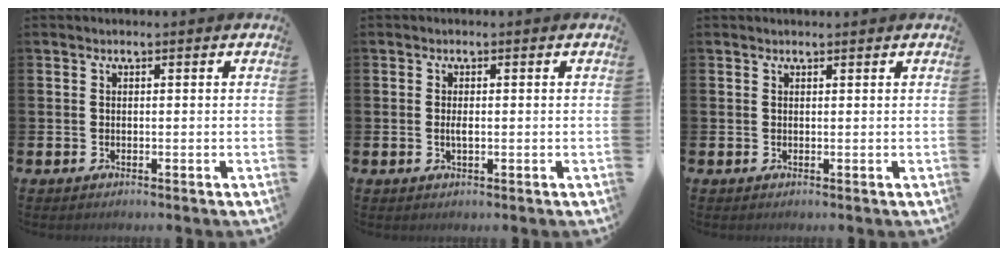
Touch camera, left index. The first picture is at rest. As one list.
[{"total": 1.2, "force": [0.0, 0.4, 1.2], "torque": [-0.025, 0.003, -0.002]}, {"total": 0.6, "force": [0.6, 0.0, 0.0], "torque": [0.010, -0.003, 0.010]}]